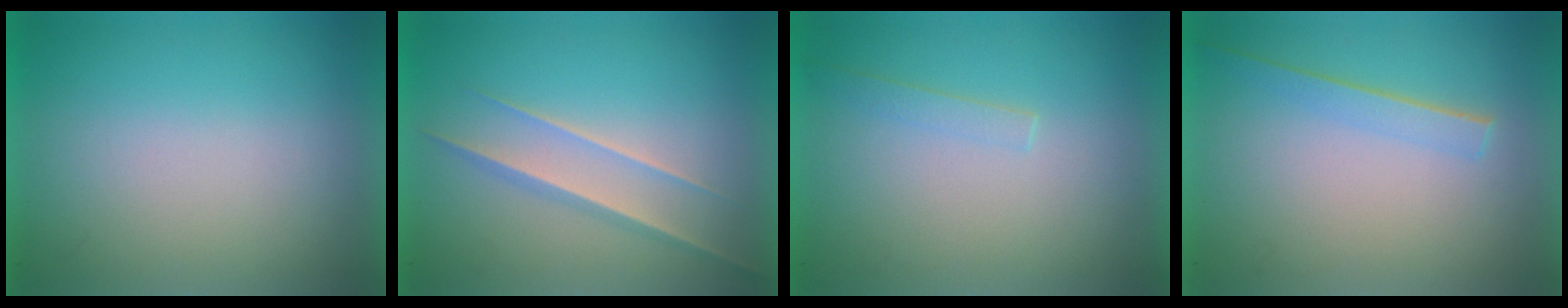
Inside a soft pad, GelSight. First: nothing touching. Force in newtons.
{"total": 1.5}
{"total": 1.1}
{"total": 1.4}